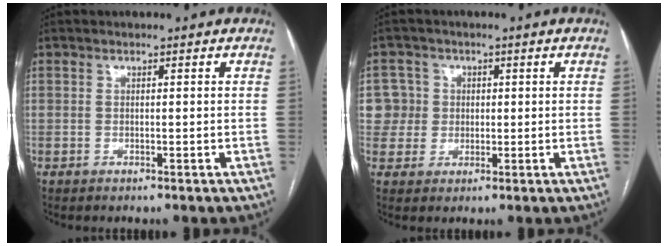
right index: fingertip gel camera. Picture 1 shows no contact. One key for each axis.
{"total": 5.1, "fx": 0.9, "fy": 5.1, "fz": -0.3, "tx": 0.021, "ty": 0.018, "tz": 0.020}